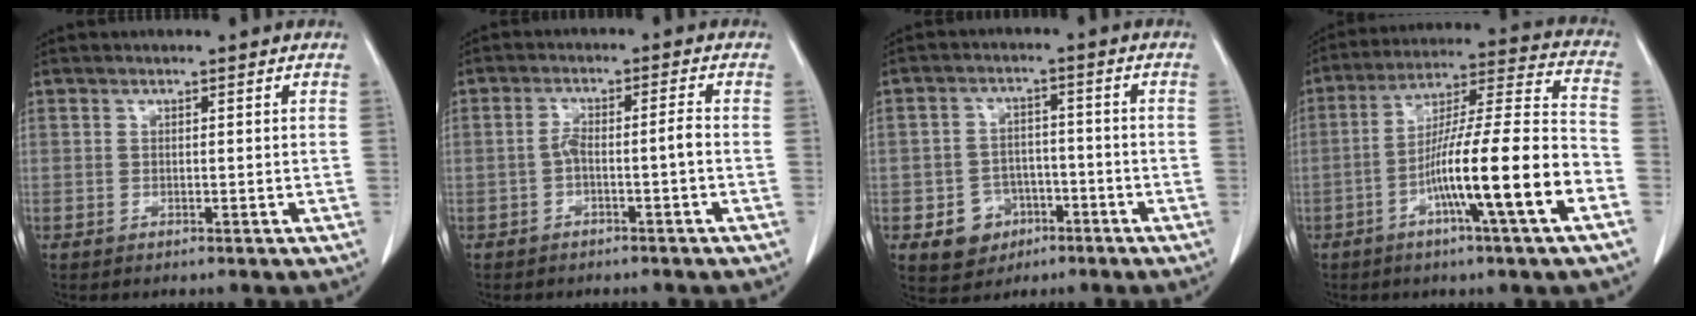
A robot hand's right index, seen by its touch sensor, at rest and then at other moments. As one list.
[{"total": 3.3, "force": [-1.3, 0.2, 3.0], "torque": [-0.056, 0.016, -0.021]}, {"total": 6.3, "force": [-2.8, 5.3, 1.9], "torque": [-0.030, 0.011, -0.031]}, {"total": 17.0, "force": [-6.5, -0.3, 15.7], "torque": [-0.264, 0.003, -0.110]}]